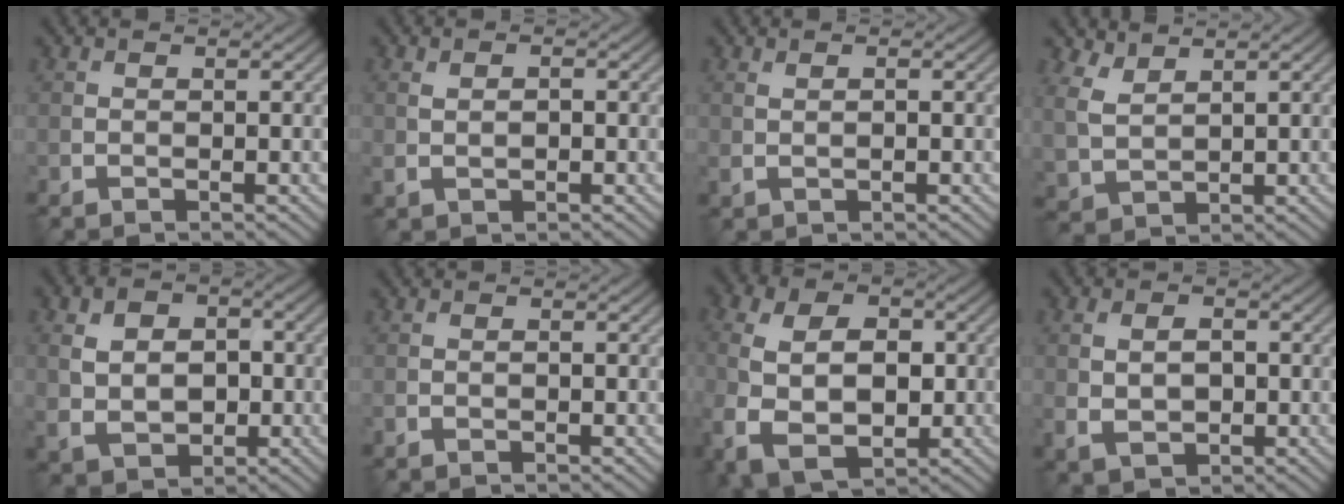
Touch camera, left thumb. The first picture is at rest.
{"total": 2.1, "force": [0.0, 1.2, 1.7], "torque": [-0.038, -0.001, 0.003]}
{"total": 1.1, "force": [0.2, 0.3, 1.1], "torque": [-0.025, 0.002, 0.005]}
{"total": 4.4, "force": [3.1, 2.1, 2.3], "torque": [-0.066, -0.002, 0.072]}
{"total": 7.7, "force": [-0.2, 5.8, 5.1], "torque": [-0.111, -0.009, -0.002]}
{"total": 0.6, "force": [-0.4, 0.2, 0.5], "torque": [-0.010, 0.000, -0.007]}
{"total": 11.5, "force": [-1.6, 7.8, 8.3], "torque": [-0.177, -0.021, -0.018]}
{"total": 4.6, "force": [-0.3, 3.1, 3.3], "torque": [-0.054, 0.001, -0.004]}